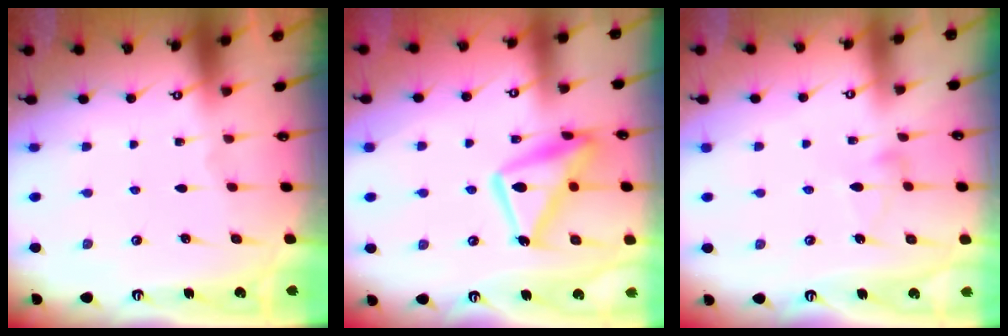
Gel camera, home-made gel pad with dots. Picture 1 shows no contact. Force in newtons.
{"total": 15.4, "press": 15.3, "slide": 1.2}
{"total": 3.9, "press": 3.9, "slide": 0.3}